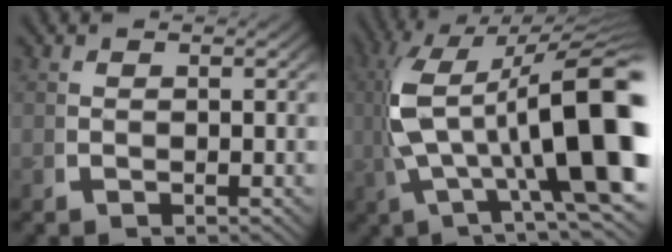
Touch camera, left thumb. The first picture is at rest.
{"total": 18.7, "force": [0.5, 9.3, 16.3], "torque": [-0.284, -0.011, 0.013]}